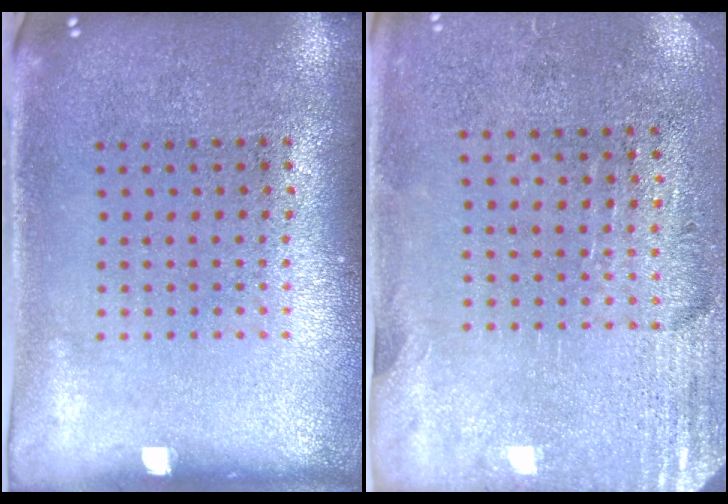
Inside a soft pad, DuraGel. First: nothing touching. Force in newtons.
{"total": 2.8, "press": 2.5, "slide": 1.4}